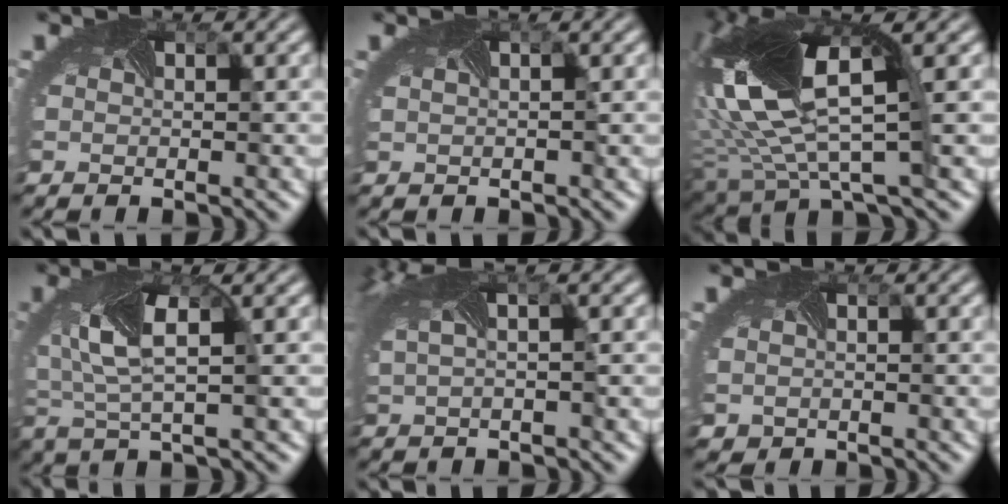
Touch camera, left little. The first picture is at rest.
{"total": 1.9, "force": [0.8, 0.9, 1.5], "torque": [-0.002, 0.012, -0.005]}
{"total": 13.8, "force": [2.3, 4.7, 12.8], "torque": [-0.278, -0.003, 0.039]}
{"total": 5.0, "force": [0.7, 1.8, 4.6], "torque": [-0.114, -0.002, 0.011]}
{"total": 6.7, "force": [2.6, 2.6, 5.6], "torque": [-0.142, 0.029, 0.054]}
{"total": 0.8, "force": [-0.1, 0.8, 0.0], "torque": [0.000, -0.007, 0.002]}